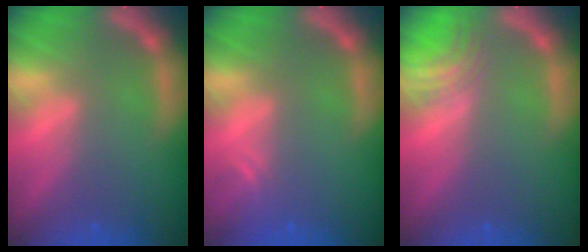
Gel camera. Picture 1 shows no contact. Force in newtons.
{"total": 1.5}
{"total": 3.0}